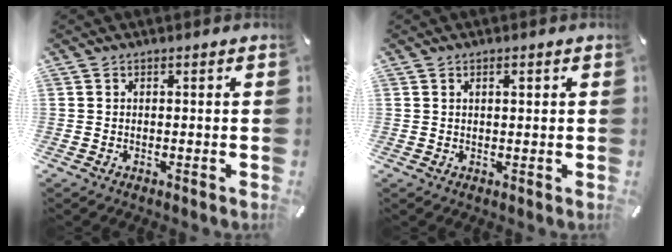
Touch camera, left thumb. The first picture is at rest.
{"total": 1.3, "force": [0.5, 0.5, 1.1], "torque": [-0.022, 0.002, 0.008]}